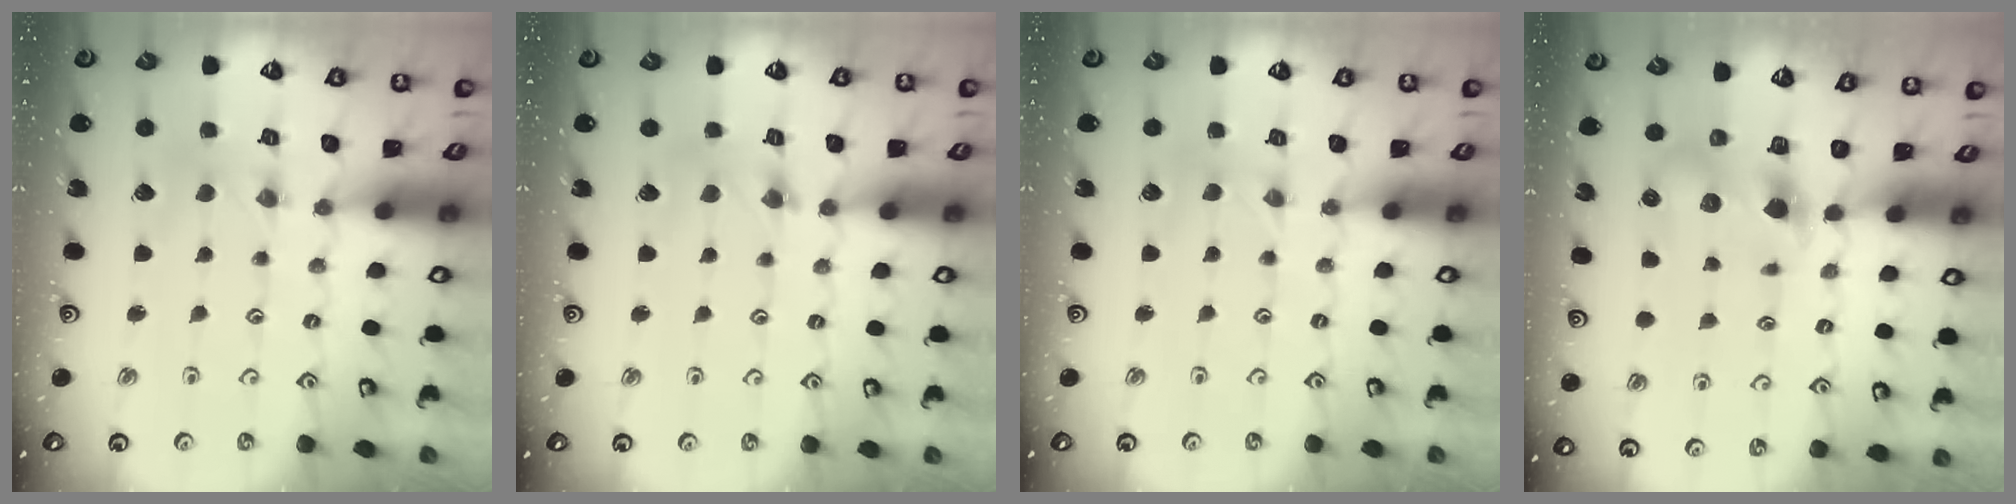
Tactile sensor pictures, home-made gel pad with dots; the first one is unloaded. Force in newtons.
{"total": 3.2, "press": 3.2, "slide": 0.4}
{"total": 0.0}
{"total": 6.1, "press": 6.1, "slide": 0.2}